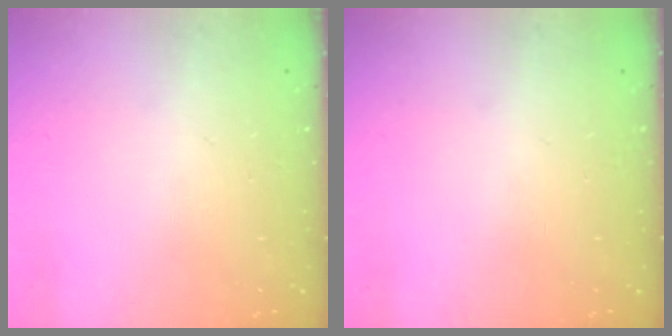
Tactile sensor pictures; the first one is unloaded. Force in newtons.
{"total": 0.0}